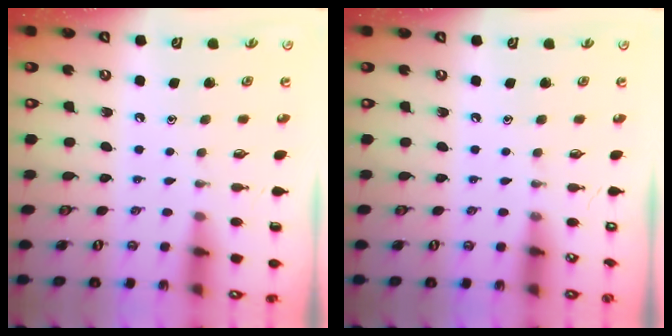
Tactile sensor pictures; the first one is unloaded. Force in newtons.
{"total": 0.0}